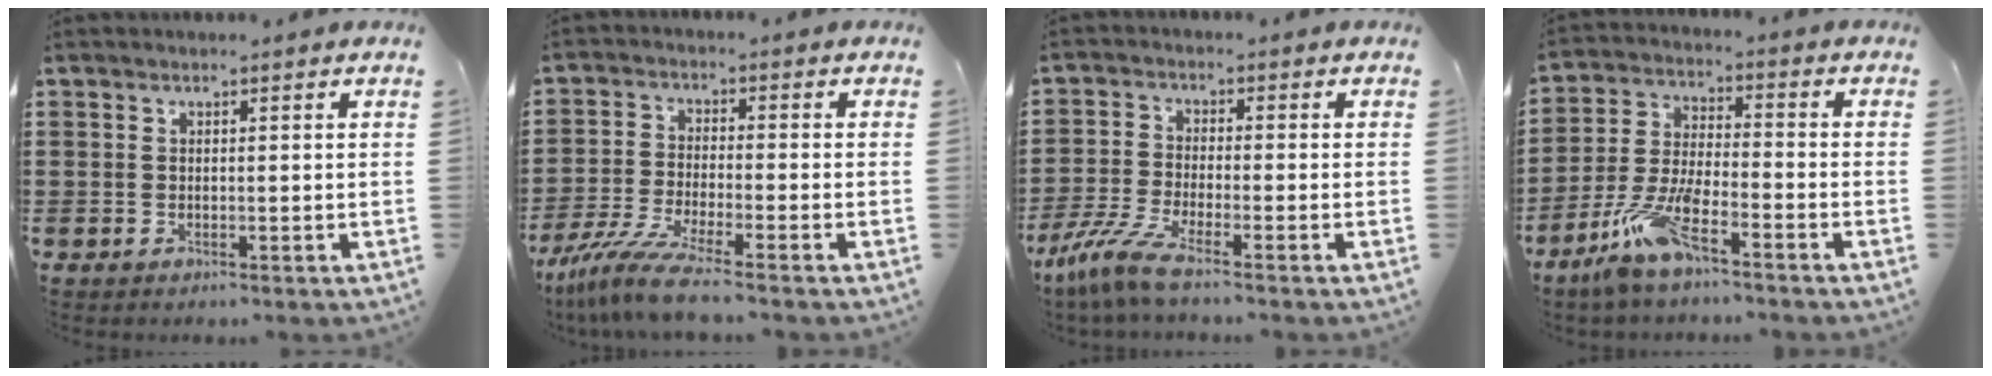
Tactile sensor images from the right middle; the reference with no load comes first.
{"total": 7.7, "force": [-6.3, 0.2, 4.5], "torque": [-0.108, -0.019, -0.123]}
{"total": 5.8, "force": [-4.4, 0.4, 3.8], "torque": [-0.106, -0.022, -0.091]}
{"total": 8.6, "force": [-5.9, 1.5, 6.2], "torque": [-0.153, -0.015, -0.118]}